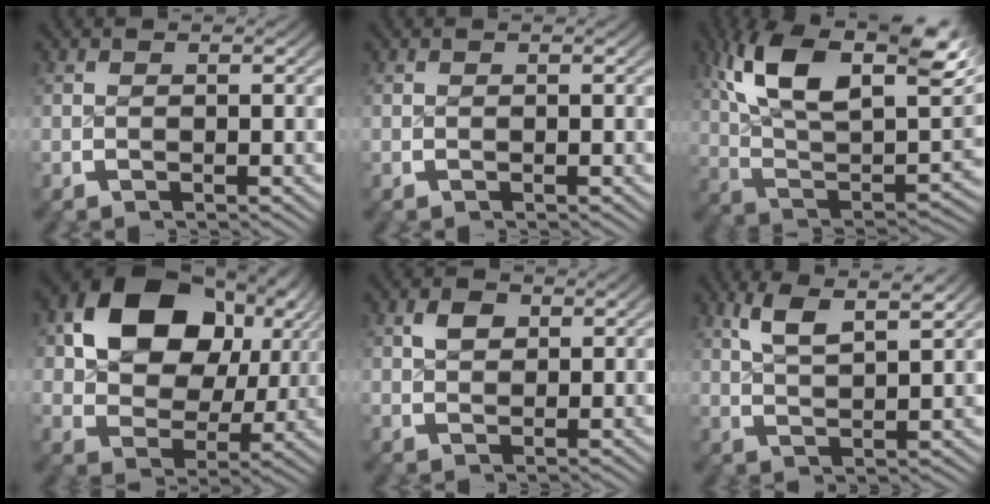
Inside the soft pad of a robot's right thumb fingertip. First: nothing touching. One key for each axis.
{"total": 0.0}
{"total": 18.6, "fx": 4.3, "fy": 11.8, "fz": 13.8, "tx": -0.269, "ty": -0.032, "tz": 0.074}
{"total": 12.9, "fx": 2.8, "fy": 8.8, "fz": 9.1, "tx": -0.177, "ty": -0.022, "tz": 0.056}
{"total": 2.1, "fx": 1.0, "fy": 1.4, "fz": 1.2, "tx": -0.018, "ty": -0.003, "tz": 0.022}
{"total": 4.6, "fx": 3.3, "fy": 1.0, "fz": 3.0, "tx": -0.057, "ty": 0.005, "tz": 0.064}